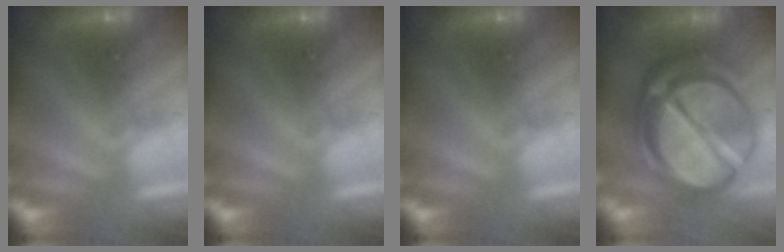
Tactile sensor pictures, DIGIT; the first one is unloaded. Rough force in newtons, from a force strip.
{"total": 0.0}
{"total": 0.0}
{"total": 10.2}